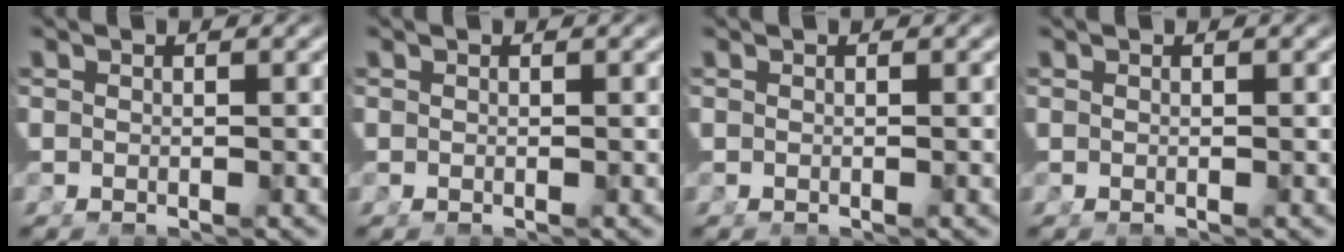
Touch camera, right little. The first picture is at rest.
{"total": 0.0}
{"total": 0.0}
{"total": 0.0}